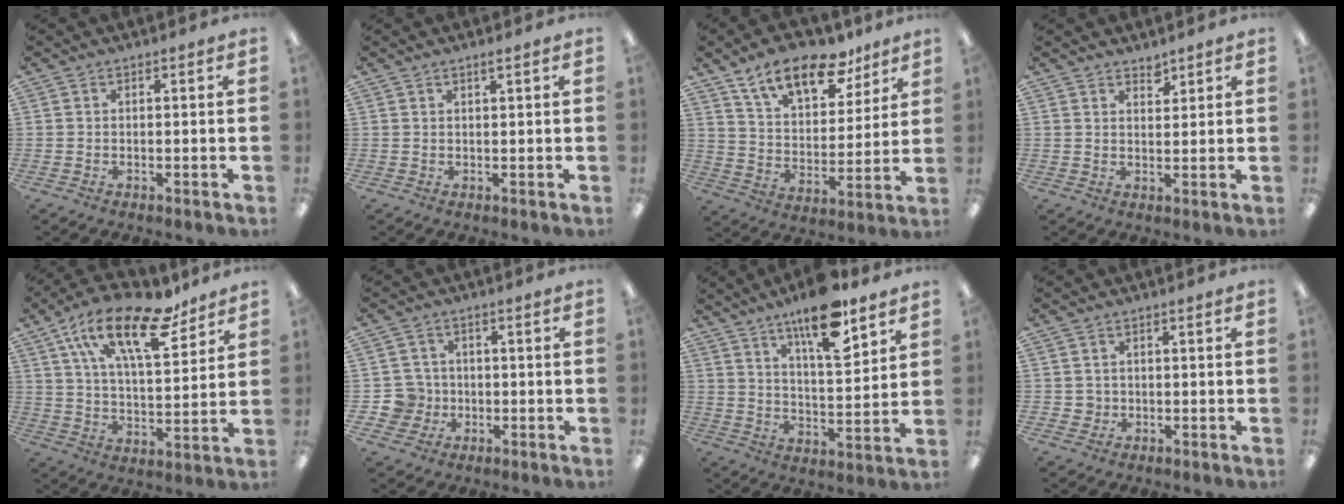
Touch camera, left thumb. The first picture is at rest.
{"total": 1.0, "force": [0.9, 0.1, 0.4], "torque": [-0.010, 0.000, 0.015]}
{"total": 16.2, "force": [11.5, 7.6, 8.5], "torque": [-0.141, -0.058, 0.202]}
{"total": 2.7, "force": [2.5, 1.0, 0.4], "torque": [0.006, -0.019, 0.044]}
{"total": 20.7, "force": [13.0, 8.6, 13.6], "torque": [-0.228, -0.060, 0.221]}
{"total": 6.2, "force": [-0.8, 6.1, 0.9], "torque": [-0.028, 0.014, -0.009]}
{"total": 15.7, "force": [11.1, 4.6, 10.1], "torque": [-0.157, -0.061, 0.181]}
{"total": 2.1, "force": [0.0, 2.1, 0.2], "torque": [-0.007, 0.004, -0.002]}